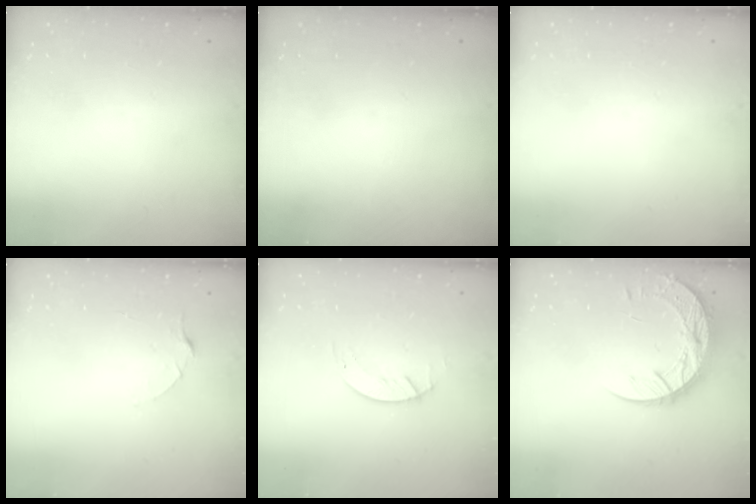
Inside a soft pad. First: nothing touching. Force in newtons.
{"total": 0.0}
{"total": 0.0}
{"total": 2.5, "press": 2.5, "slide": 0.3}
{"total": 1.2, "press": 1.1, "slide": 0.2}
{"total": 13.9, "press": 13.8, "slide": 1.0}